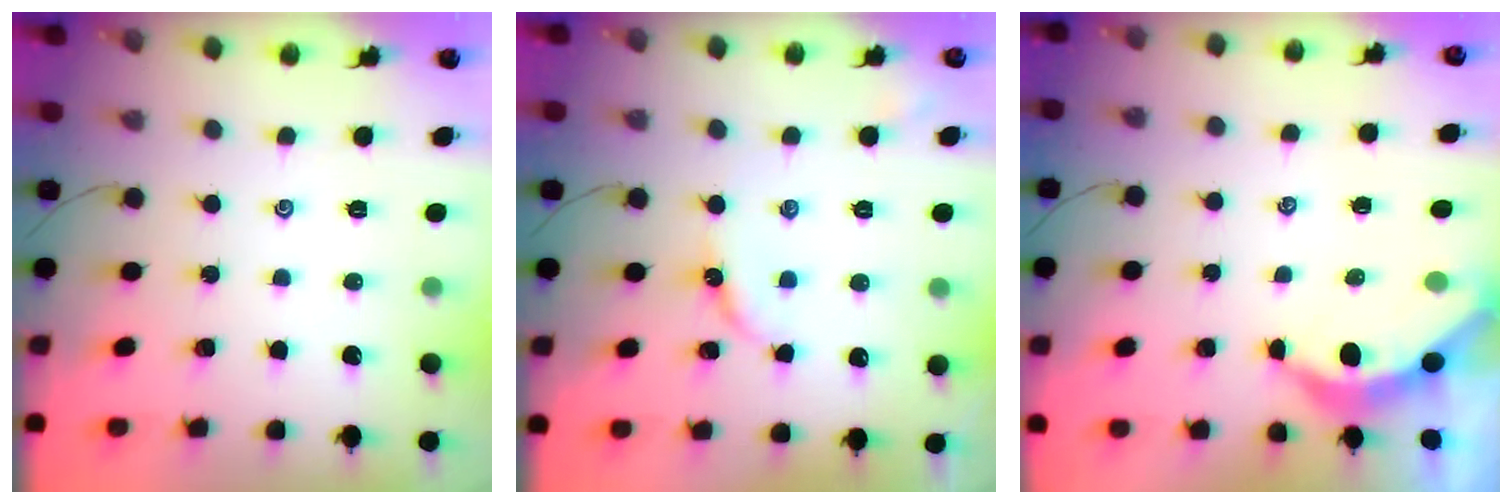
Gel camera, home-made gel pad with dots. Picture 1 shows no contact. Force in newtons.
{"total": 6.0, "press": 6.0, "slide": 0.5}
{"total": 4.0, "press": 3.9, "slide": 0.5}